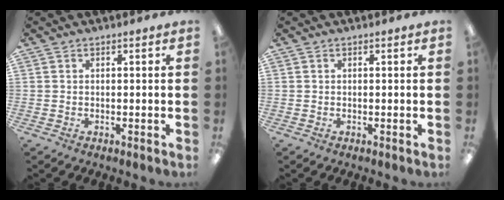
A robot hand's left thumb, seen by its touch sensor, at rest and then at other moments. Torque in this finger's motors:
{"motor_torque": [0.00, 0.00, 0.33, -0.33, 0.00]}